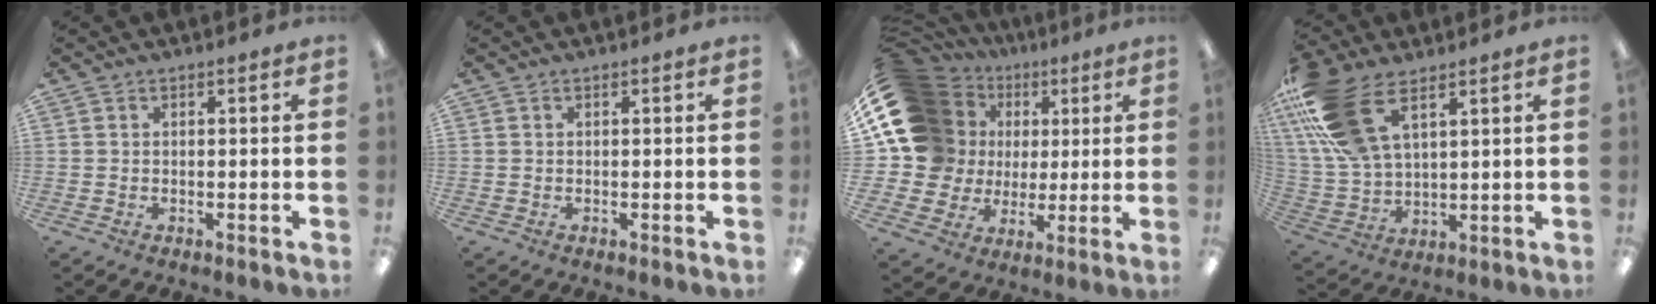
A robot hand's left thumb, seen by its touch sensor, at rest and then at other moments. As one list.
[{"total": 0.0}, {"total": 19.4, "force": [5.6, 16.8, 8.1], "torque": [-0.170, -0.029, 0.134]}, {"total": 19.1, "force": [9.7, 9.9, 13.1], "torque": [-0.301, -0.030, 0.175]}]